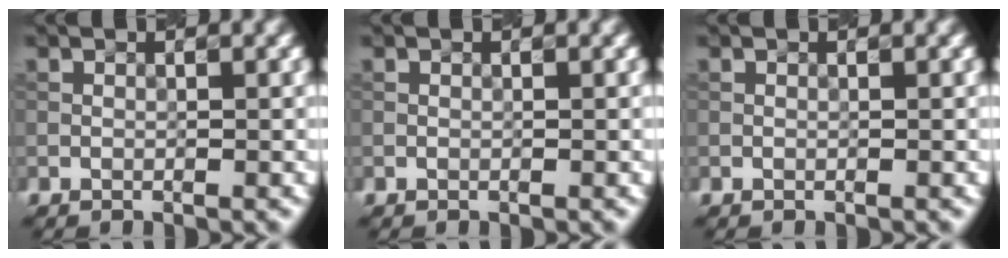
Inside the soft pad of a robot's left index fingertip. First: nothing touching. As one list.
[{"total": 0.0}, {"total": 0.0}]